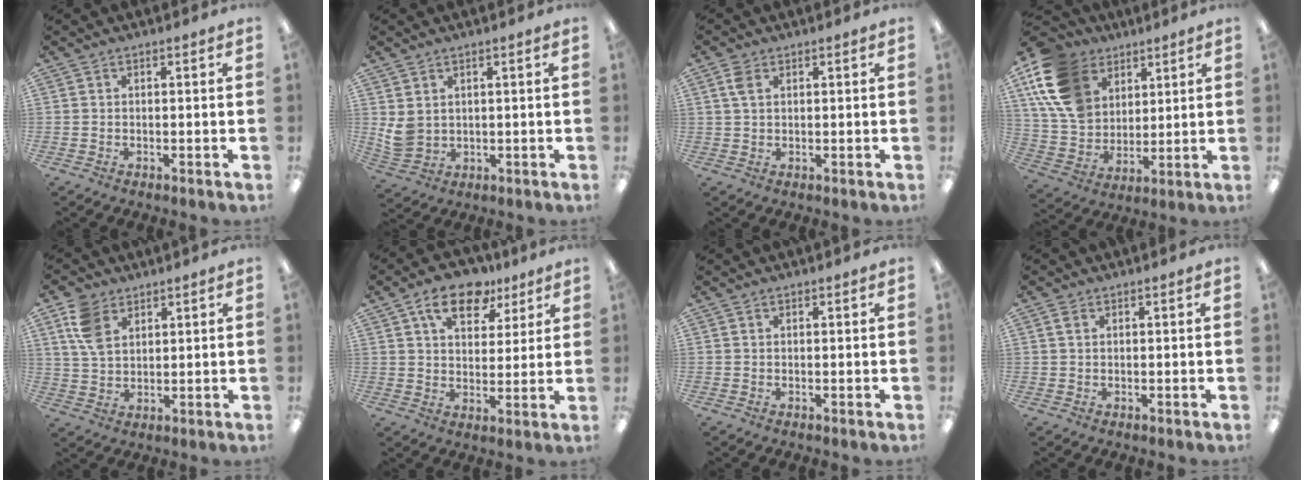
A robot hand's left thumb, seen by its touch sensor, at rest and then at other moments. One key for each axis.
{"total": 4.7, "fx": 2.2, "fy": 3.6, "fz": 2.0, "tx": -0.042, "ty": -0.011, "tz": 0.045}
{"total": 3.7, "fx": 1.8, "fy": 2.1, "fz": 2.4, "tx": -0.055, "ty": 0.003, "tz": 0.033}
{"total": 17.6, "fx": 8.3, "fy": 13.0, "fz": 8.6, "tx": -0.195, "ty": -0.027, "tz": 0.161}
{"total": 8.7, "fx": 5.0, "fy": 5.7, "fz": 4.4, "tx": -0.095, "ty": -0.003, "tz": 0.098}
{"total": 12.7, "fx": 7.9, "fy": 7.2, "fz": 6.9, "tx": -0.102, "ty": -0.029, "tz": 0.139}
{"total": 0.6, "fx": 0.4, "fy": 0.4, "fz": 0.2, "tx": -0.006, "ty": 0.003, "tz": 0.007}
{"total": 1.6, "fx": 0.9, "fy": 1.0, "fz": 1.0, "tx": -0.023, "ty": 0.002, "tz": 0.016}